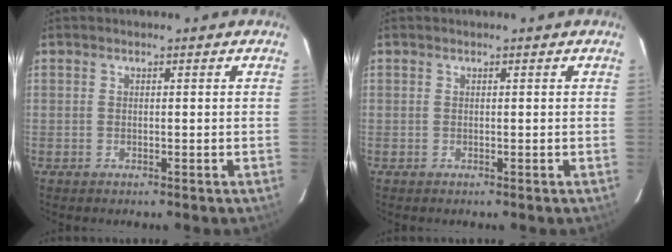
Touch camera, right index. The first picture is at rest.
{"total": 0.0}